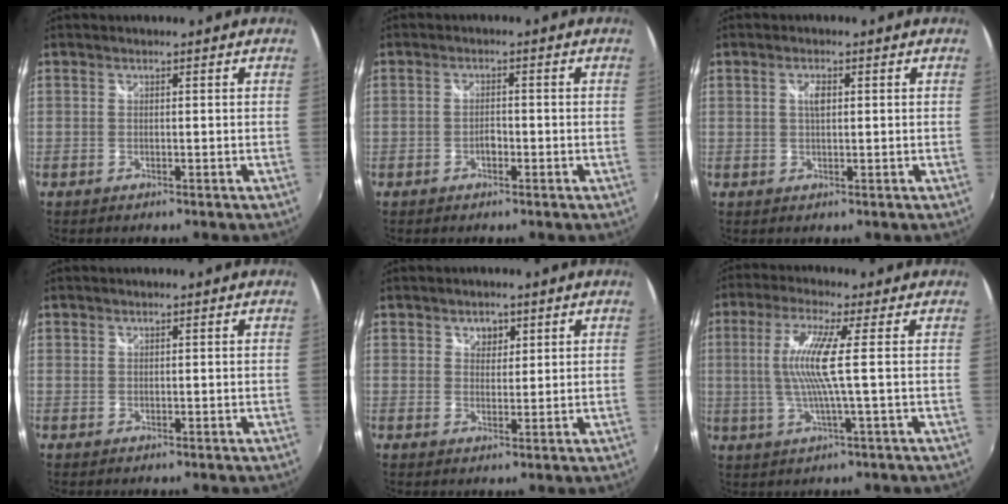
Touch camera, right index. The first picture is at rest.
{"total": 1.7, "force": [-0.9, 0.9, 1.0], "torque": [-0.021, 0.002, -0.018]}
{"total": 2.1, "force": [0.5, 0.9, 1.8], "torque": [-0.033, 0.002, 0.008]}
{"total": 0.0}
{"total": 2.5, "force": [1.4, 2.0, 0.8], "torque": [-0.006, 0.005, 0.023]}
{"total": 8.4, "force": [0.4, -1.1, 8.3], "torque": [-0.168, -0.006, 0.013]}